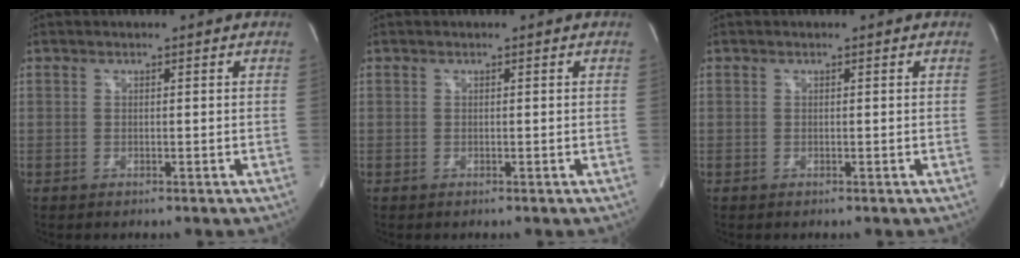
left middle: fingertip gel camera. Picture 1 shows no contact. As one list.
[{"total": 0.0}, {"total": 0.0}]